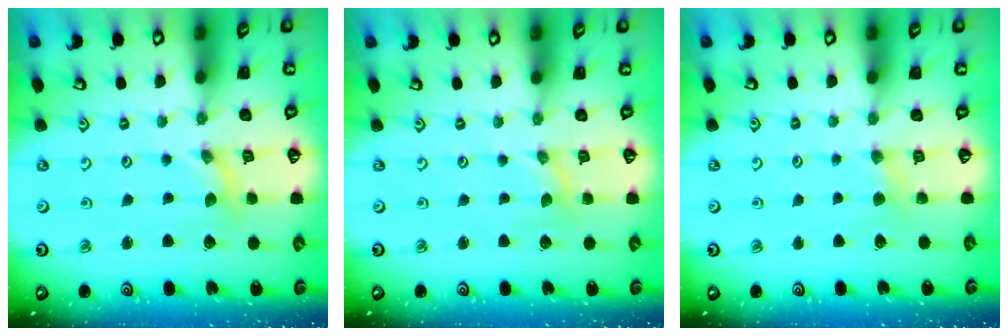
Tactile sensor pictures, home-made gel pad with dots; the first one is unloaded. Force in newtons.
{"total": 0.0}
{"total": 3.4, "press": 3.4, "slide": 0.5}